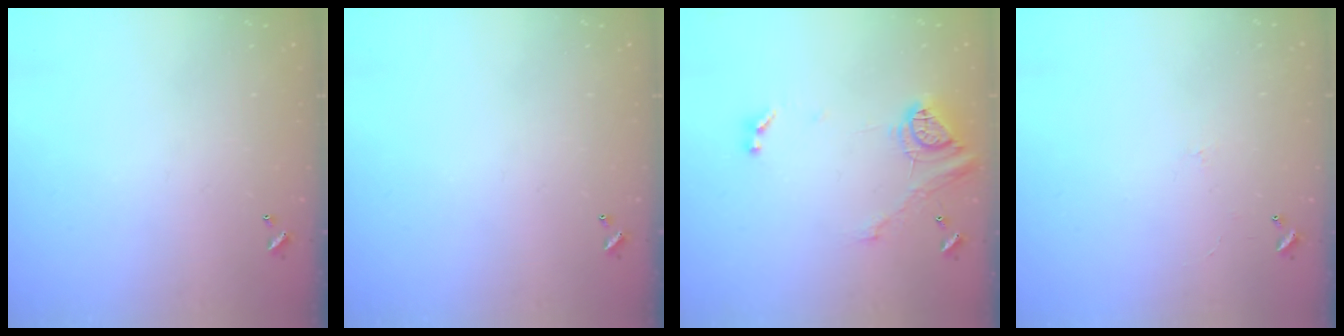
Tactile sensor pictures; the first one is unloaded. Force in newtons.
{"total": 0.0}
{"total": 14.1, "press": 14.0, "slide": 1.6}
{"total": 1.8, "press": 1.7, "slide": 0.4}